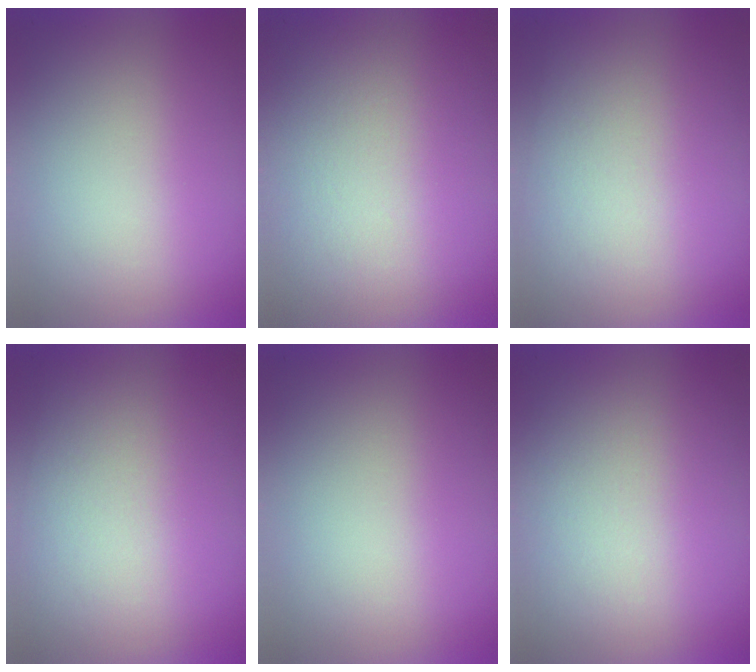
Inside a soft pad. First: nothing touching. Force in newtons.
{"total": 4.1}
{"total": 2.6}
{"total": 2.6}
{"total": 0.0}
{"total": 2.7}